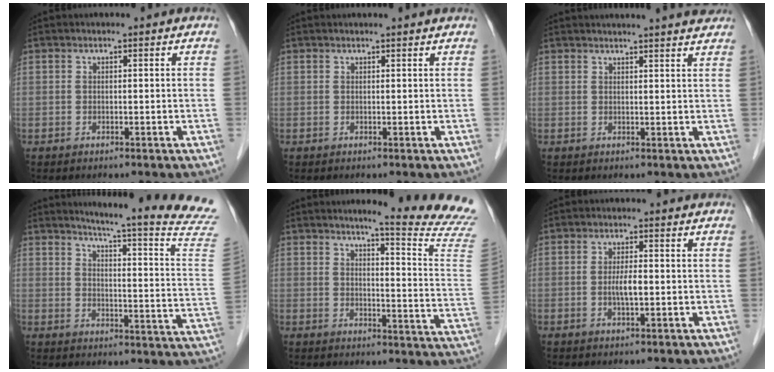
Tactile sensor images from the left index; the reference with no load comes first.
{"total": 2.5, "force": [2.4, -0.3, 0.7], "torque": [-0.013, 0.012, 0.028]}
{"total": 11.9, "force": [11.1, 0.3, 4.2], "torque": [-0.056, 0.011, 0.123]}
{"total": 21.6, "force": [19.3, -1.2, 9.7], "torque": [-0.136, -0.103, 0.221]}
{"total": 16.6, "force": [15.2, -2.1, 6.5], "torque": [-0.087, -0.121, 0.162]}
{"total": 2.6, "force": [-0.4, 0.5, 2.5], "torque": [-0.052, 0.000, -0.007]}